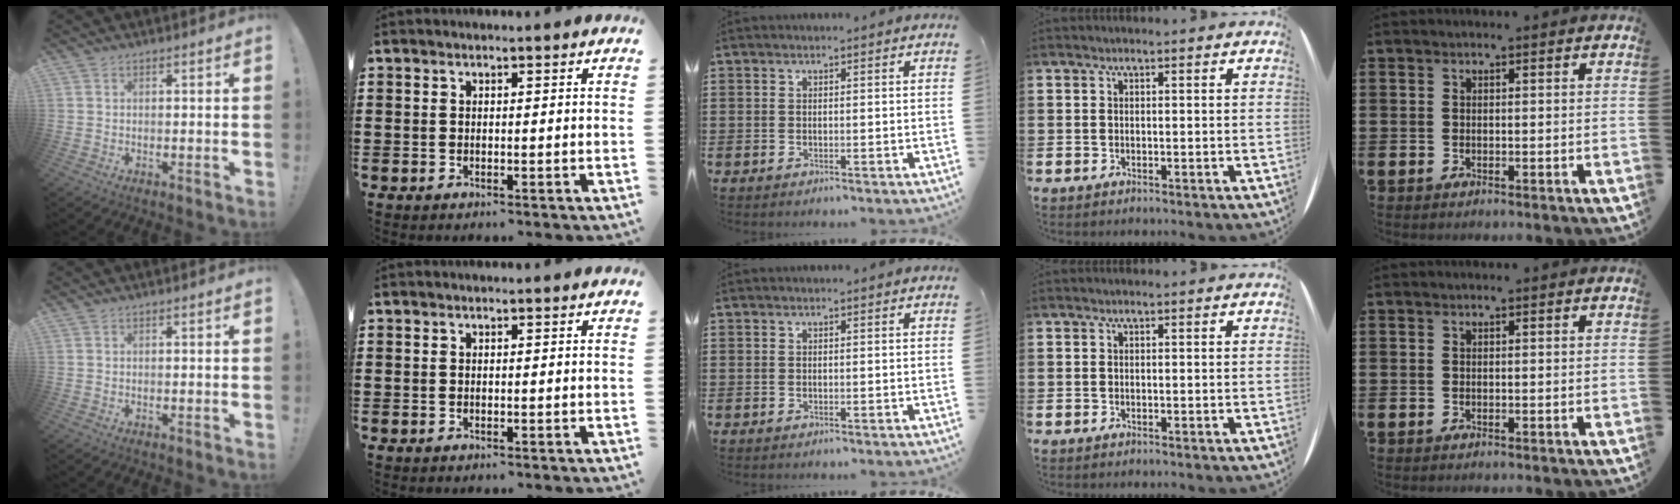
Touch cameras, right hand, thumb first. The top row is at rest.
{}